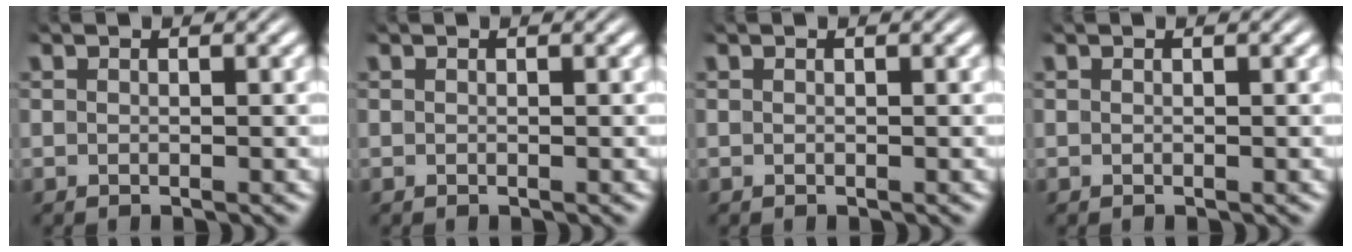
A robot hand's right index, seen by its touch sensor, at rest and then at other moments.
{"total": 0.0}
{"total": 0.0}
{"total": 0.0}